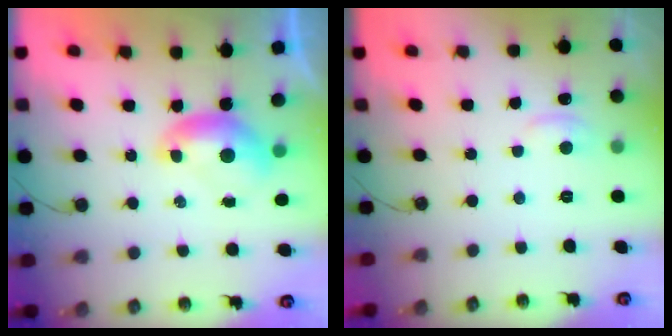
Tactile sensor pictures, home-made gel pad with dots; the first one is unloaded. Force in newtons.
{"total": 1.4, "press": 1.3, "slide": 0.7}